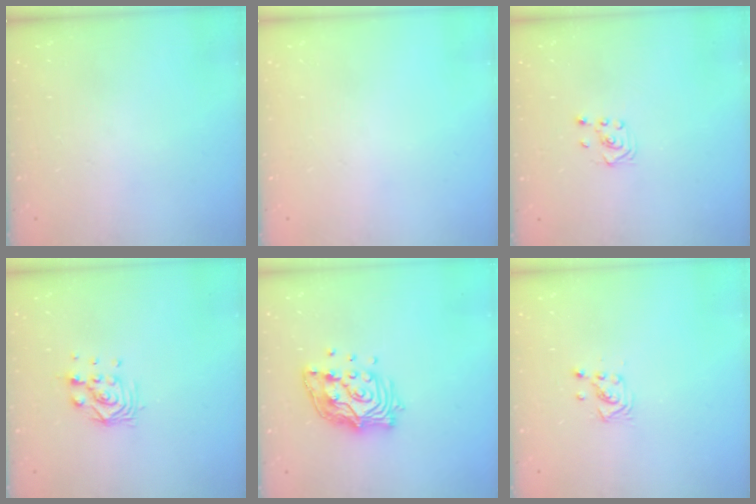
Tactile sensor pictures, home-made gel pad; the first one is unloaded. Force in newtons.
{"total": 0.0}
{"total": 1.9, "press": 1.7, "slide": 0.8}
{"total": 6.6, "press": 6.5, "slide": 0.5}
{"total": 14.3, "press": 14.1, "slide": 2.7}
{"total": 3.0, "press": 2.9, "slide": 0.5}